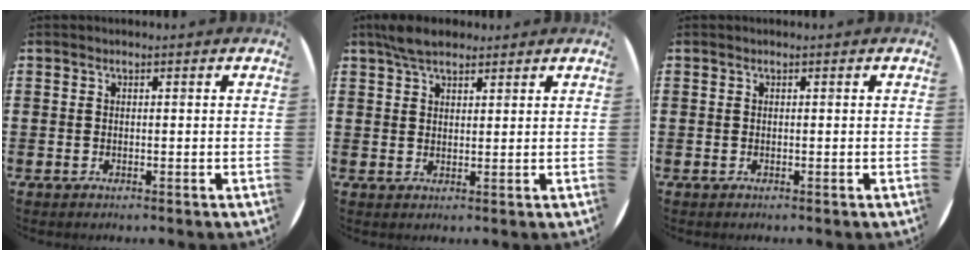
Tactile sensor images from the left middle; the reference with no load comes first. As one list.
[{"total": 4.7, "force": [3.9, 1.7, 2.1], "torque": [-0.050, 0.002, 0.073]}, {"total": 0.0}]